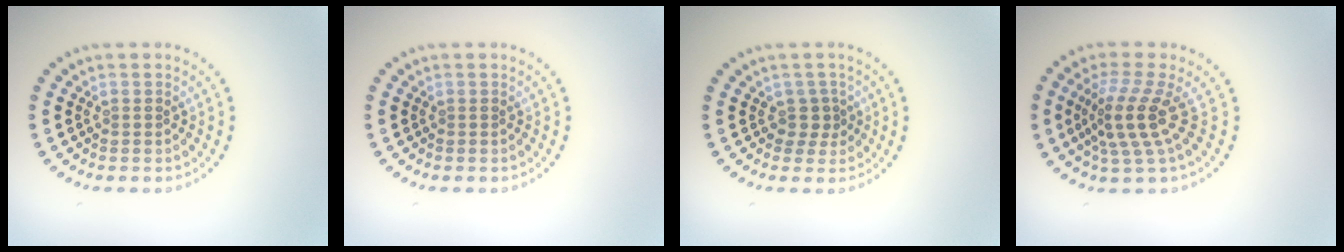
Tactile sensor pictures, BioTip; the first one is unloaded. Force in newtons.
{"total": 0.0}
{"total": 1.6, "press": 1.1, "slide": 1.1}
{"total": 3.8, "press": 2.7, "slide": 2.7}